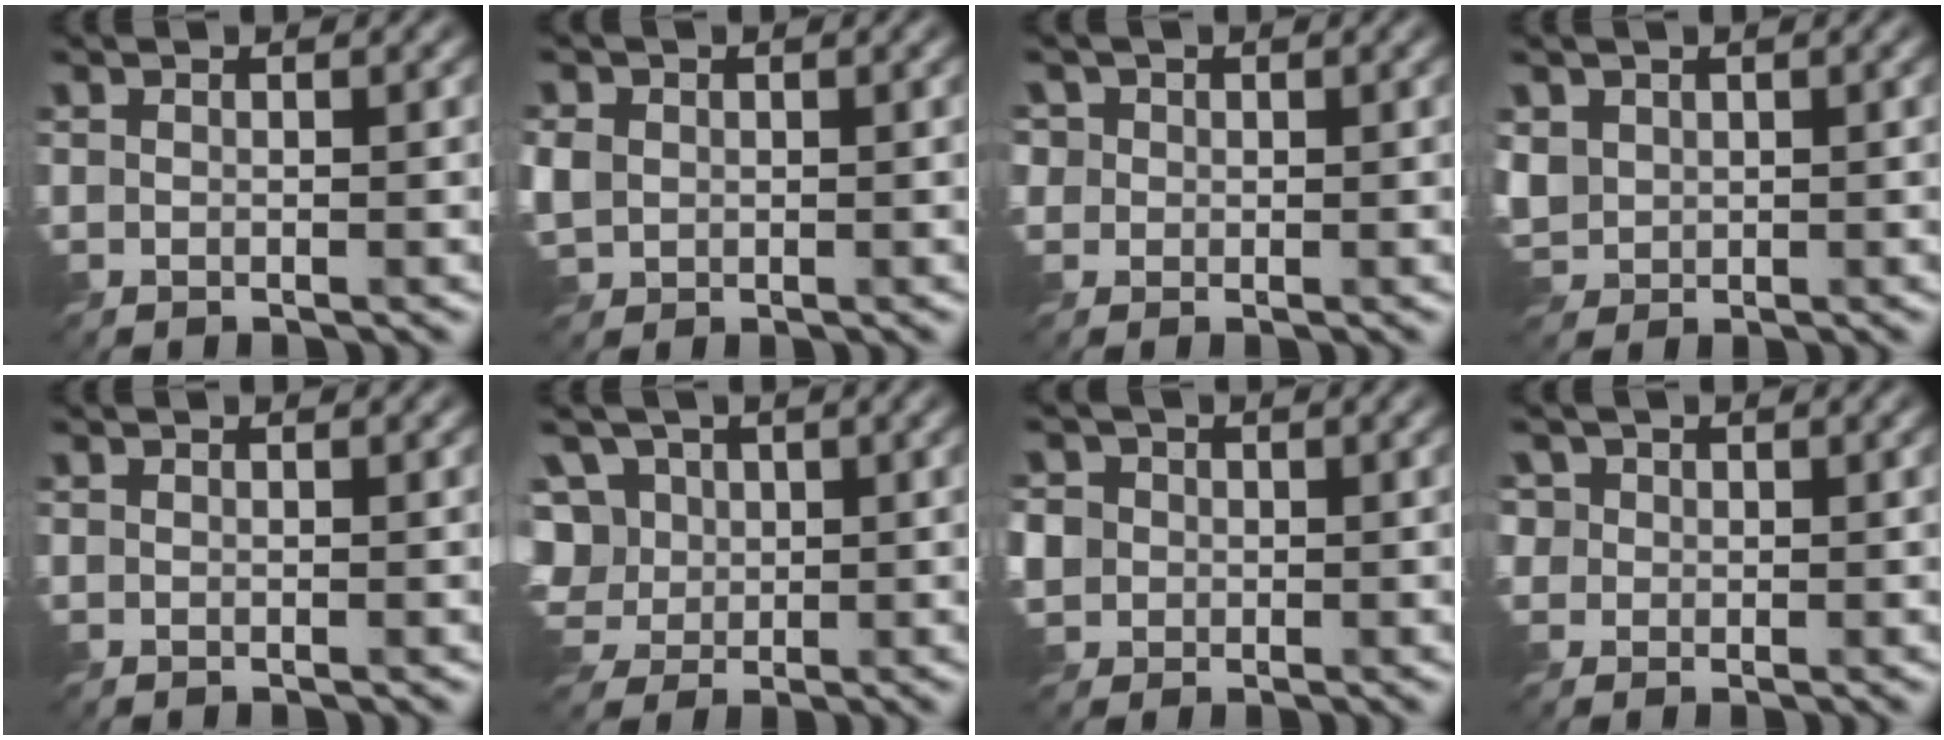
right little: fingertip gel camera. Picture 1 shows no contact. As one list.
[{"total": 2.6, "force": [0.2, 2.4, 1.2], "torque": [-0.037, 0.001, 0.000]}, {"total": 3.9, "force": [1.7, 3.1, 1.5], "torque": [-0.056, 0.004, 0.030]}, {"total": 3.2, "force": [0.8, 2.8, 1.5], "torque": [-0.046, -0.001, 0.014]}, {"total": 0.0}, {"total": 9.5, "force": [1.7, 8.2, 4.5], "torque": [-0.114, 0.032, 0.006]}, {"total": 6.0, "force": [0.8, 5.4, 2.5], "torque": [-0.073, 0.023, 0.003]}, {"total": 4.5, "force": [2.0, 3.6, 1.8], "torque": [-0.066, 0.007, 0.036]}]